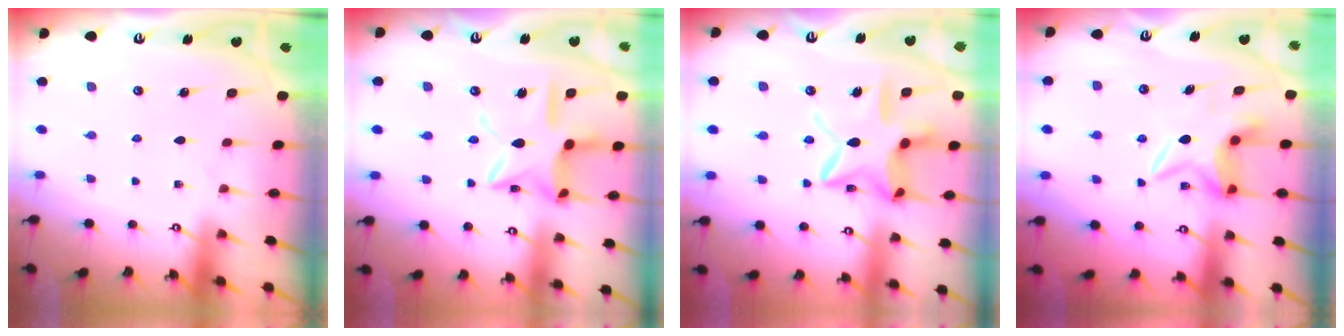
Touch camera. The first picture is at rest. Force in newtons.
{"total": 14.3, "press": 14.3, "slide": 1.1}
{"total": 16.0, "press": 15.9, "slide": 1.3}
{"total": 6.7, "press": 6.7, "slide": 0.5}